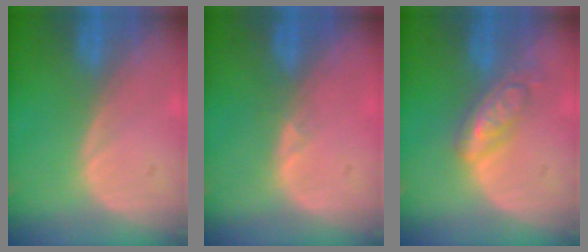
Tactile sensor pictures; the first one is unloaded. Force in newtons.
{"total": 0.7, "press": 0.6, "slide": 0.3}
{"total": 5.7, "press": 5.0, "slide": 2.8}